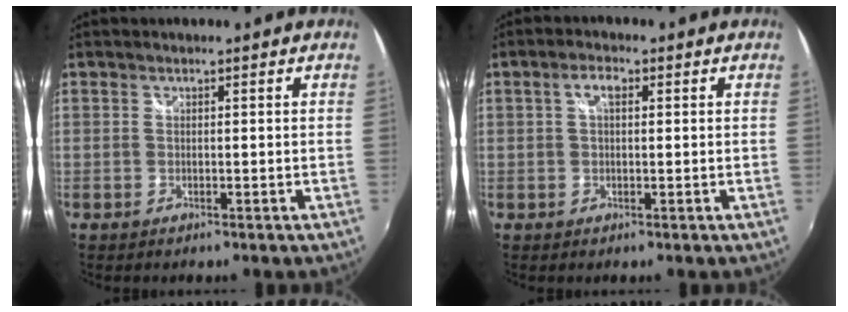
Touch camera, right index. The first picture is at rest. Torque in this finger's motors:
{"motor_torque": [0.26, 0.07, 0.21, 0.05]}